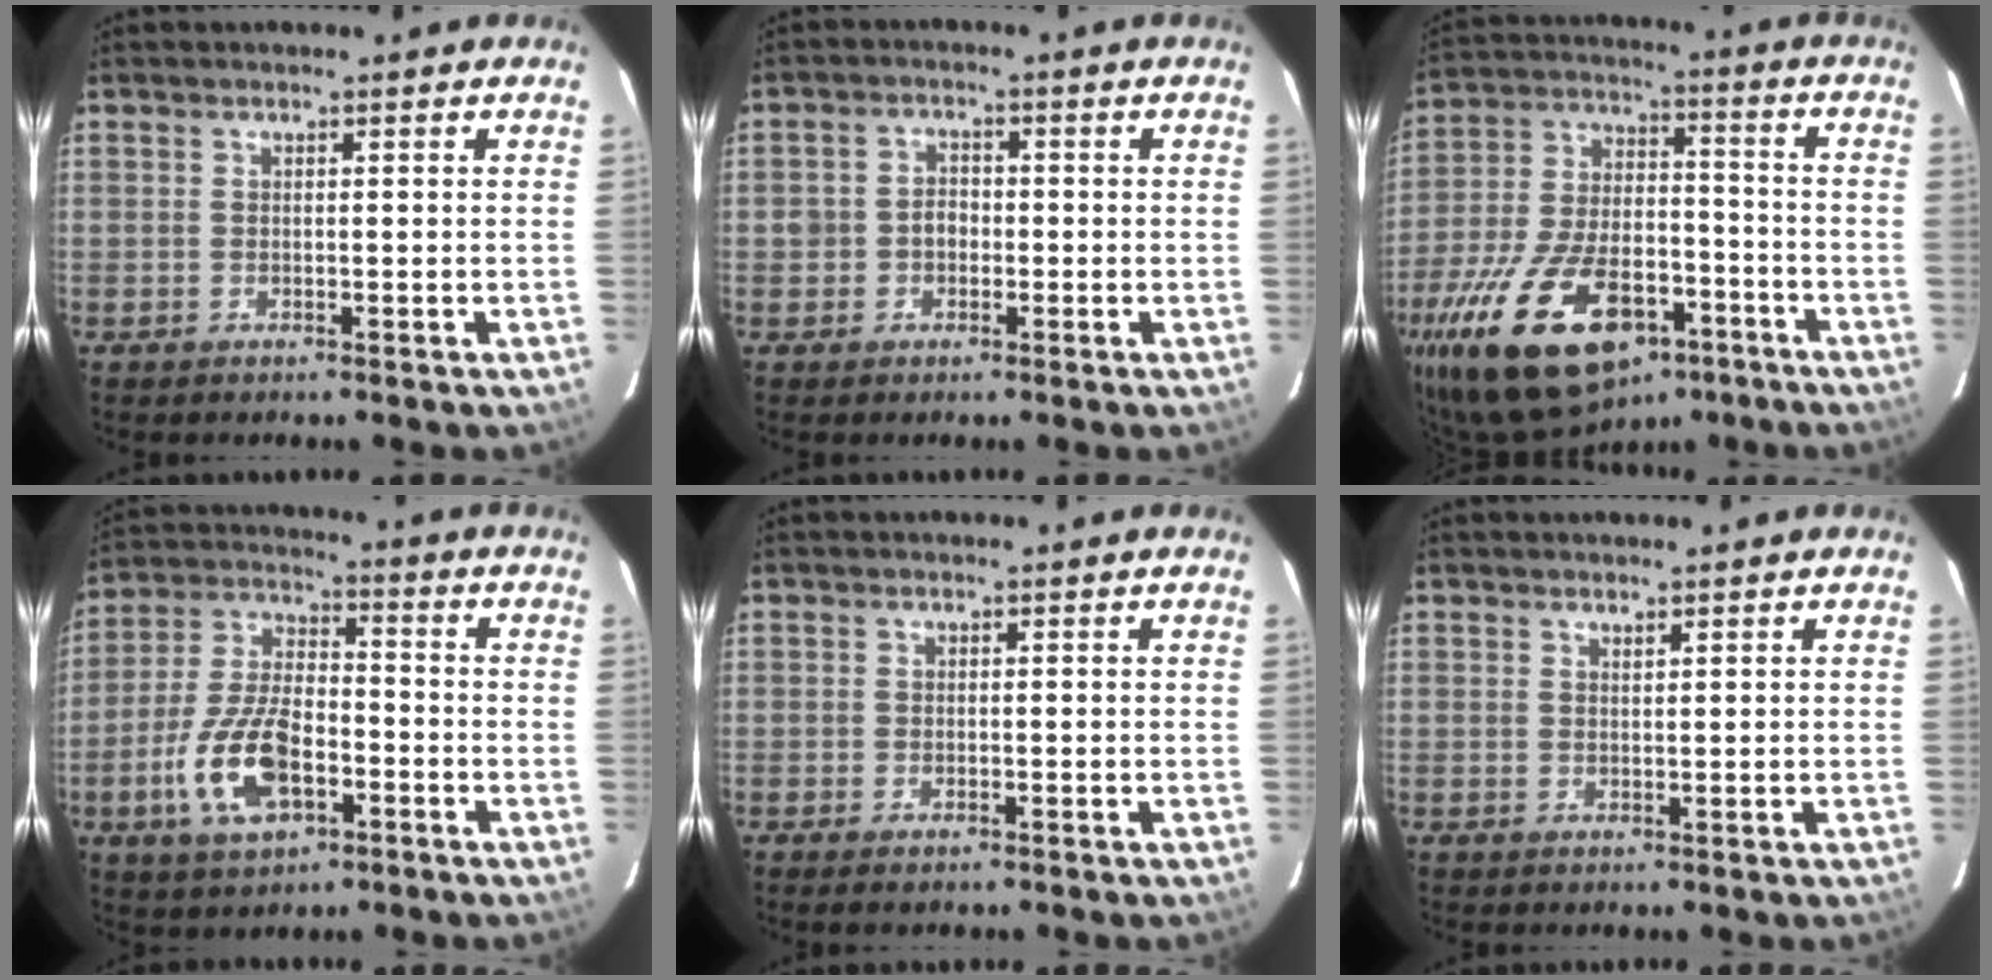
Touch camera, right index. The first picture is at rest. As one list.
[{"total": 3.4, "force": [-1.0, 3.0, 1.3], "torque": [-0.027, 0.009, -0.014]}, {"total": 26.8, "force": [-15.9, 13.4, 16.9], "torque": [-0.346, -0.019, -0.251]}, {"total": 14.0, "force": [-5.4, 6.9, 10.9], "torque": [-0.232, 0.003, -0.095]}, {"total": 1.3, "force": [-1.0, 0.4, 0.7], "torque": [-0.013, -0.006, -0.018]}, {"total": 0.6, "force": [0.5, 0.1, 0.1], "torque": [0.000, -0.001, 0.010]}]